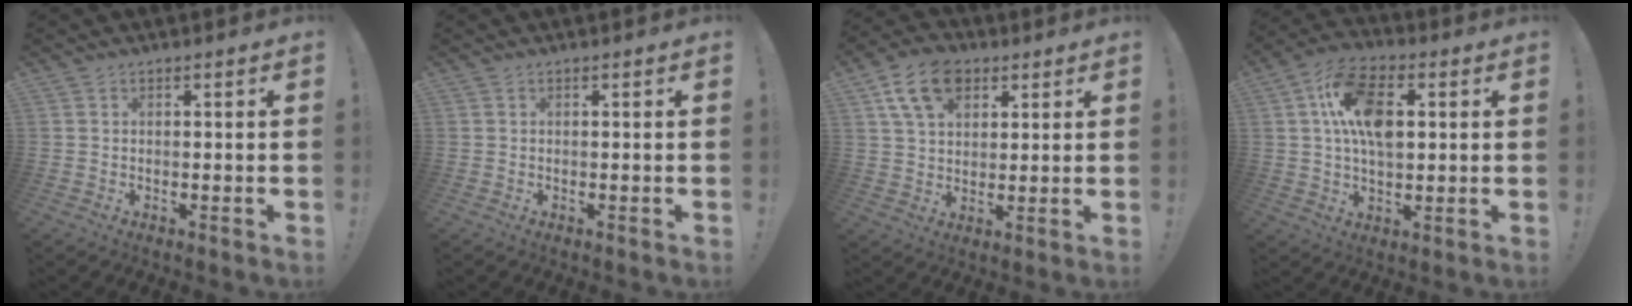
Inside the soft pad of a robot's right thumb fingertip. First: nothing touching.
{"total": 0.0}
{"total": 12.5, "force": [6.1, 8.3, 7.2], "torque": [-0.116, -0.009, 0.117]}
{"total": 14.9, "force": [2.7, 8.9, 11.7], "torque": [-0.193, 0.012, 0.049]}